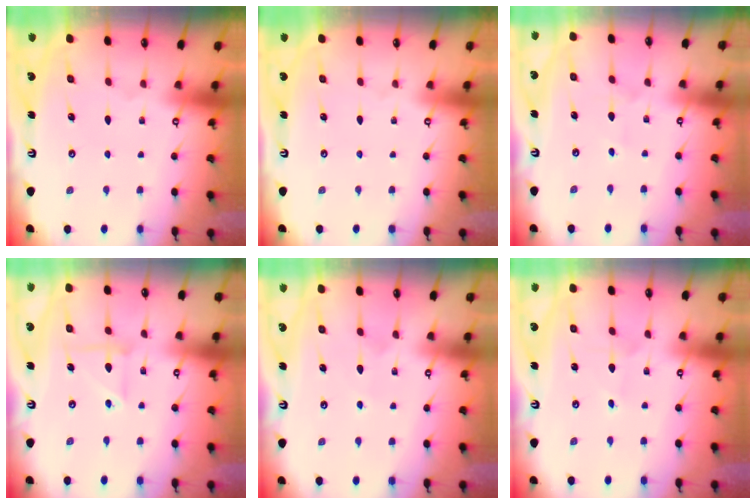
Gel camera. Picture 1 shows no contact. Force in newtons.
{"total": 0.0}
{"total": 2.5, "press": 2.5, "slide": 0.3}
{"total": 5.9, "press": 5.9, "slide": 0.5}
{"total": 3.8, "press": 3.8, "slide": 0.4}
{"total": 1.3, "press": 1.3, "slide": 0.1}